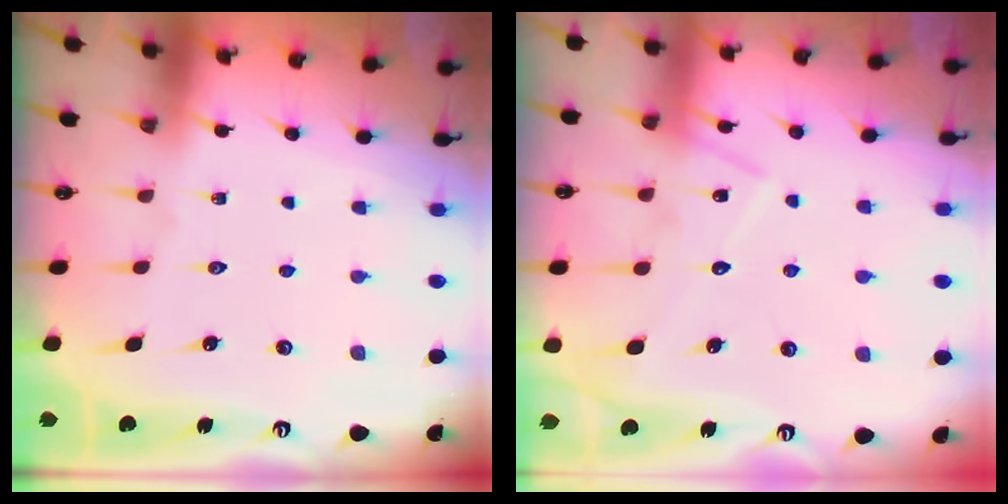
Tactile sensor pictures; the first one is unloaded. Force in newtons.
{"total": 12.5, "press": 12.5, "slide": 1.0}